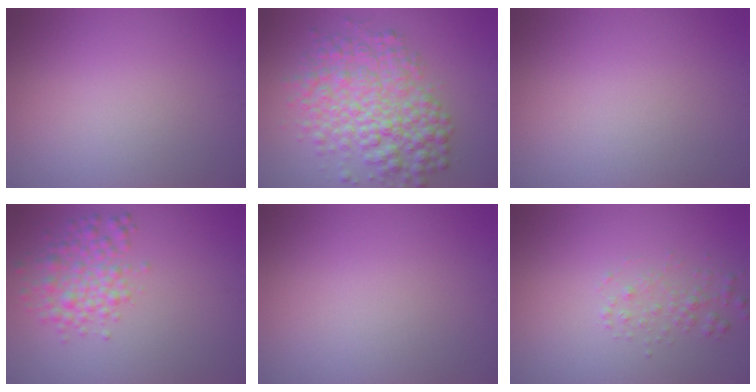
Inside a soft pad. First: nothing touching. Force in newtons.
{"total": 7.0, "press": 7.0, "slide": 0.1}
{"total": 0.0}
{"total": 3.6, "press": 3.6, "slide": 0.0}
{"total": 0.0}
{"total": 1.6, "press": 1.6, "slide": 0.0}